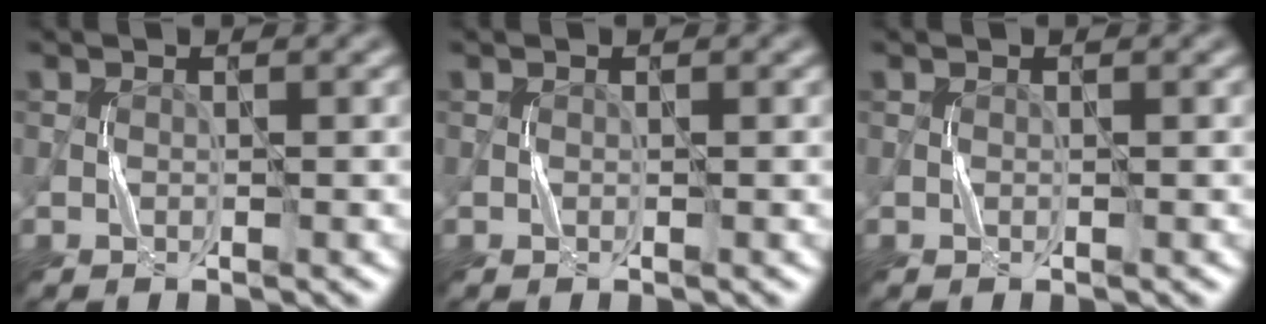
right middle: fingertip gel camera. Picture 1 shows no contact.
{"total": 0.0}
{"total": 0.0}